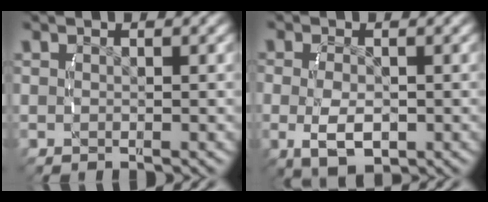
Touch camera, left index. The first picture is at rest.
{"total": 5.1, "force": [-1.2, 3.2, 3.8], "torque": [-0.071, -0.019, -0.009]}